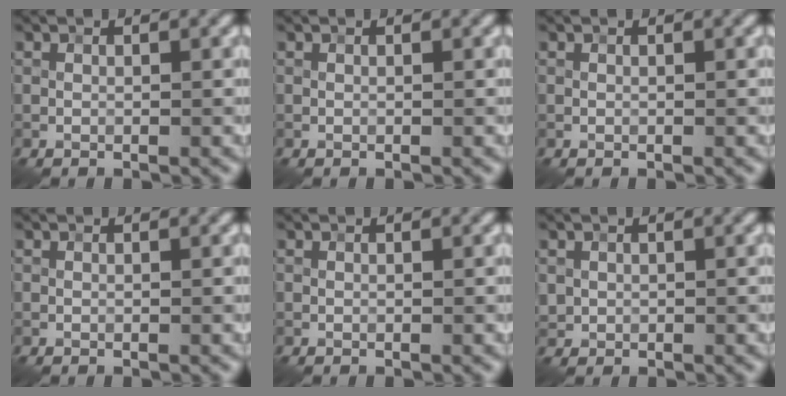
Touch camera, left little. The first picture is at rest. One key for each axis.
{"total": 0.0}
{"total": 0.0}
{"total": 0.0}
{"total": 0.0}
{"total": 0.8, "fx": 0.4, "fy": 0.7, "fz": 0.0, "tx": -0.002, "ty": -0.001, "tz": 0.011}